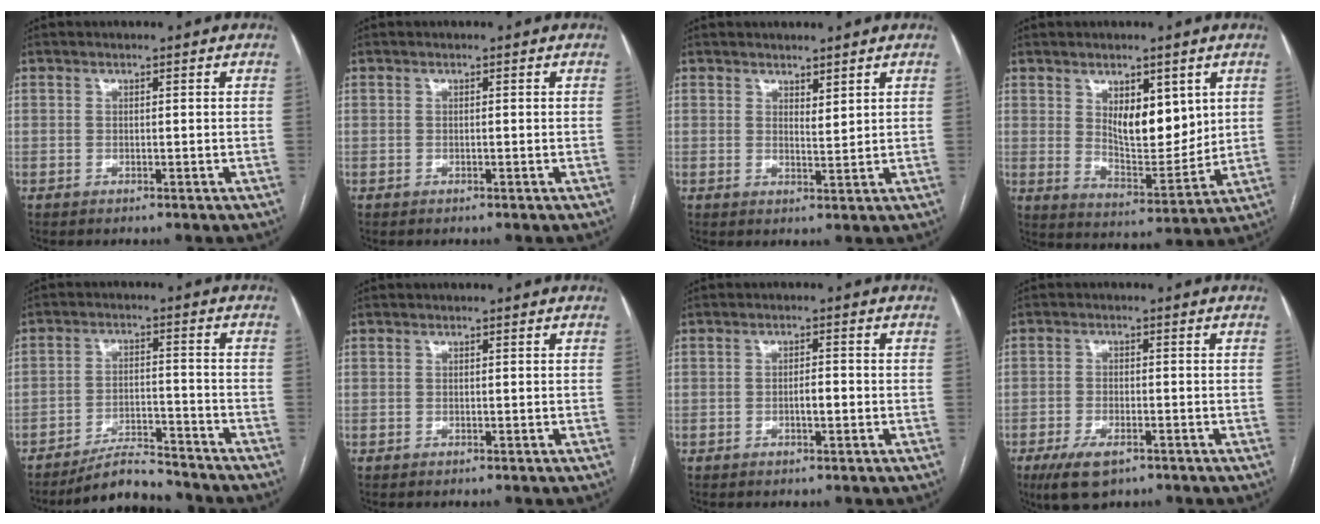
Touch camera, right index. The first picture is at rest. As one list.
[{"total": 0.0}, {"total": 1.9, "force": [1.5, 0.5, 1.0], "torque": [-0.017, -0.010, 0.030]}, {"total": 9.3, "force": [3.3, 4.3, 7.6], "torque": [-0.118, -0.009, 0.065]}, {"total": 7.2, "force": [-6.9, 1.1, 1.5], "torque": [-0.022, 0.002, -0.117]}, {"total": 0.0}, {"total": 2.2, "force": [-0.7, 0.6, 2.1], "torque": [-0.035, 0.002, -0.011]}, {"total": 6.0, "force": [-3.8, 2.3, 4.0], "torque": [-0.081, -0.009, -0.061]}]